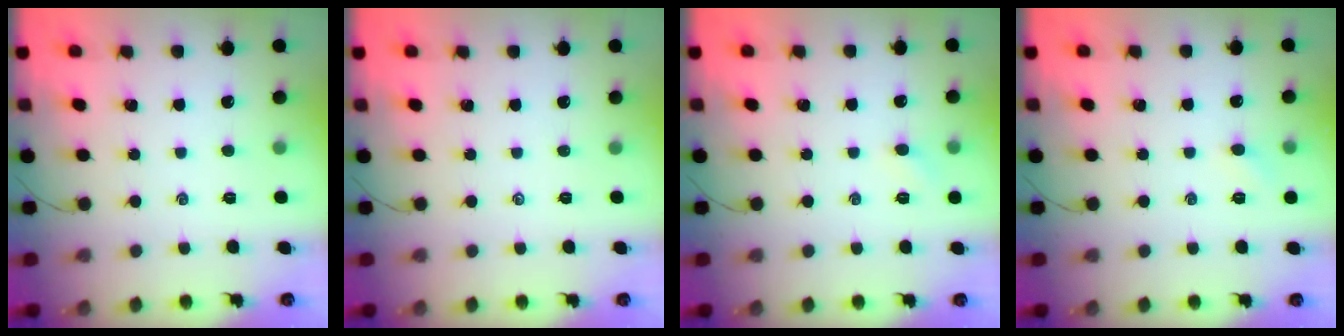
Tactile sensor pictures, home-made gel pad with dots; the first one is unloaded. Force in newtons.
{"total": 0.0}
{"total": 2.5, "press": 2.4, "slide": 0.7}
{"total": 2.5, "press": 2.4, "slide": 0.7}